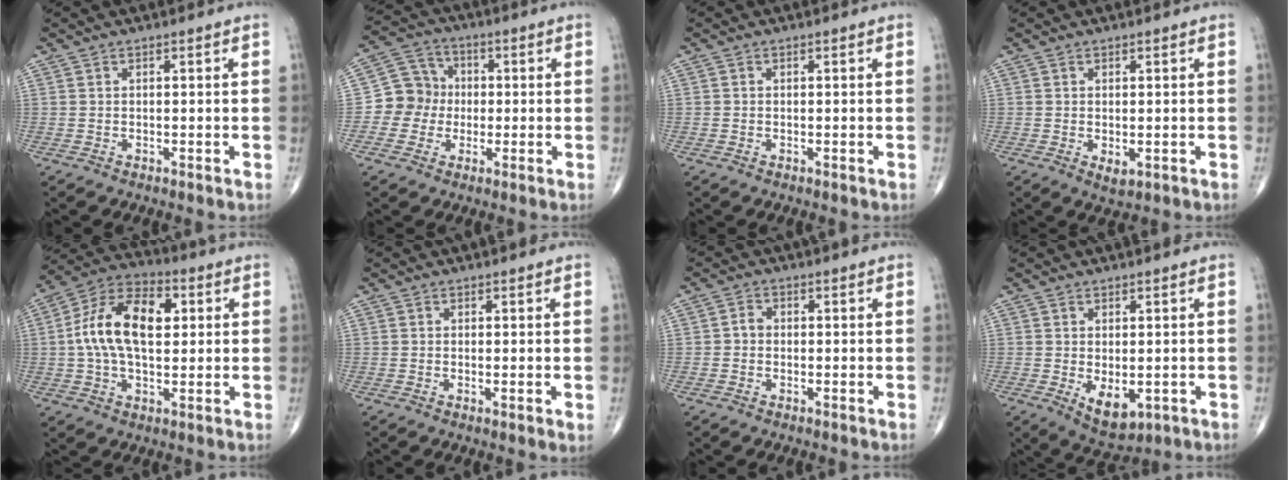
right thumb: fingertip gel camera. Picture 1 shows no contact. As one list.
[{"total": 8.3, "force": [-0.8, 7.8, 2.6], "torque": [-0.011, 0.023, -0.026]}, {"total": 0.0}, {"total": 2.2, "force": [-0.4, 1.1, 1.8], "torque": [-0.027, -0.006, -0.001]}, {"total": 15.7, "force": [2.2, 8.9, 12.8], "torque": [-0.223, 0.023, 0.032]}, {"total": 1.8, "force": [-0.1, 0.3, 1.8], "torque": [-0.034, -0.007, -0.003]}, {"total": 1.9, "force": [-0.3, 1.6, 0.9], "torque": [-0.006, 0.007, -0.010]}, {"total": 6.5, "force": [-1.5, 3.6, 5.2], "torque": [-0.069, -0.010, -0.007]}]